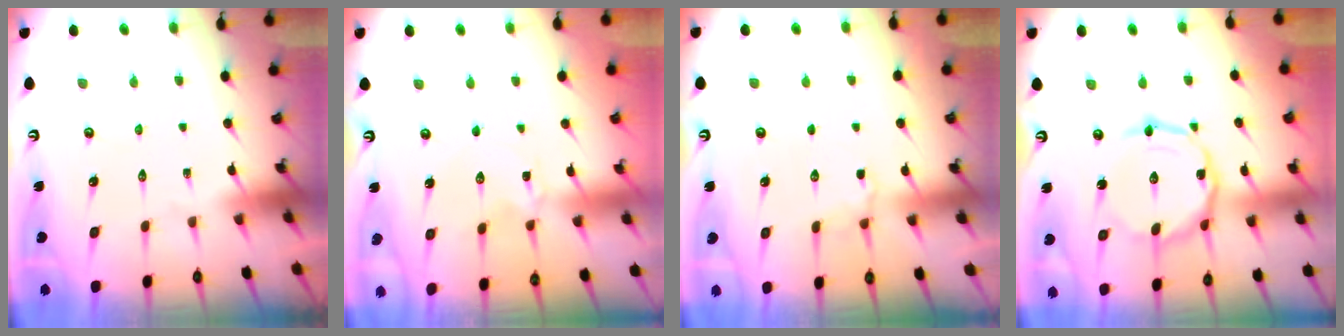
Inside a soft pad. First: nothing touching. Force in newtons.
{"total": 1.8, "press": 1.8, "slide": 0.3}
{"total": 4.9, "press": 4.7, "slide": 1.4}
{"total": 10.3, "press": 10.3, "slide": 0.6}